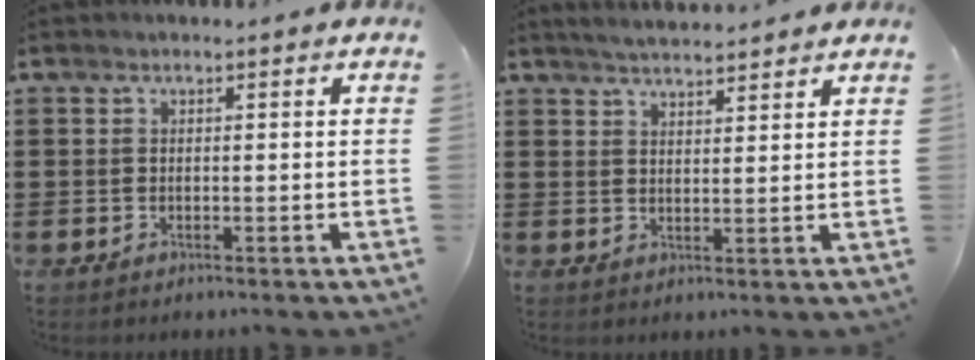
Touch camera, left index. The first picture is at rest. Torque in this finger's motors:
{"motor_torque": [-0.58, 0.70, -0.11, -0.06]}